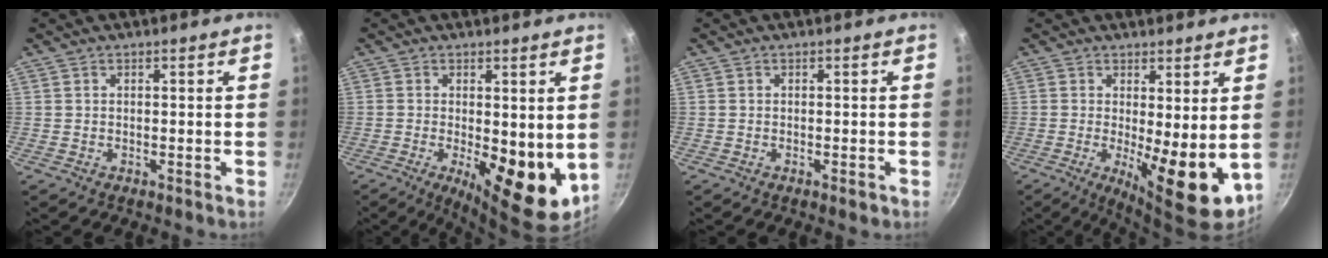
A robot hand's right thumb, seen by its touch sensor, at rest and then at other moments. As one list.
[{"total": 12.3, "force": [-0.7, 4.3, 11.5], "torque": [-0.151, -0.025, -0.003]}, {"total": 1.1, "force": [-0.6, 0.5, 0.8], "torque": [-0.011, 0.003, -0.010]}, {"total": 11.2, "force": [-0.3, 3.7, 10.6], "torque": [-0.134, -0.019, 0.005]}]